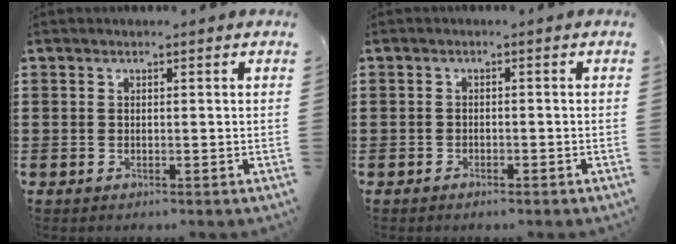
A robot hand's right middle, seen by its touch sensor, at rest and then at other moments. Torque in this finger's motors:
{"motor_torque": [0.02, 0.01, -0.03, -0.01]}